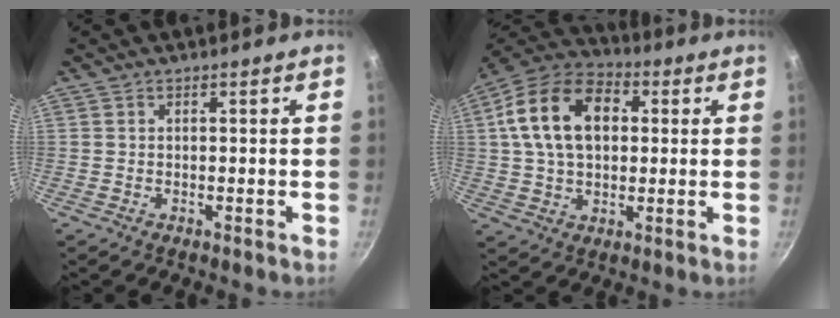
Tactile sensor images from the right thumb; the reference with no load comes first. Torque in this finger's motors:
{"motor_torque": [-0.34, 1.14, 0.70, 0.15, 0.17]}